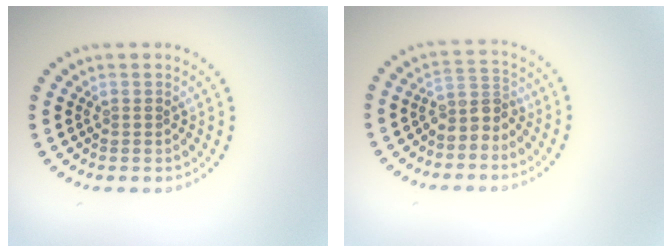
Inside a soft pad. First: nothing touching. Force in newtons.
{"total": 2.6, "press": 2.0, "slide": 1.7}